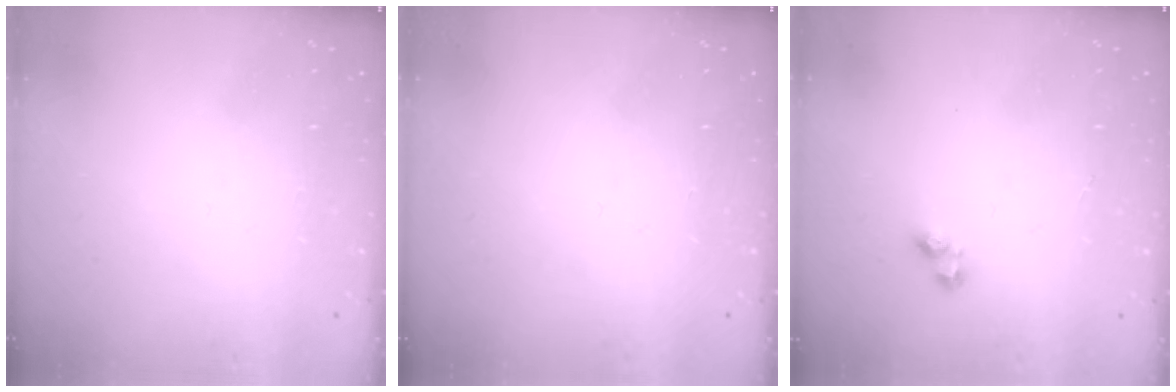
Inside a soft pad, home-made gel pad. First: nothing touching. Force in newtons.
{"total": 0.0}
{"total": 2.4, "press": 2.3, "slide": 0.6}